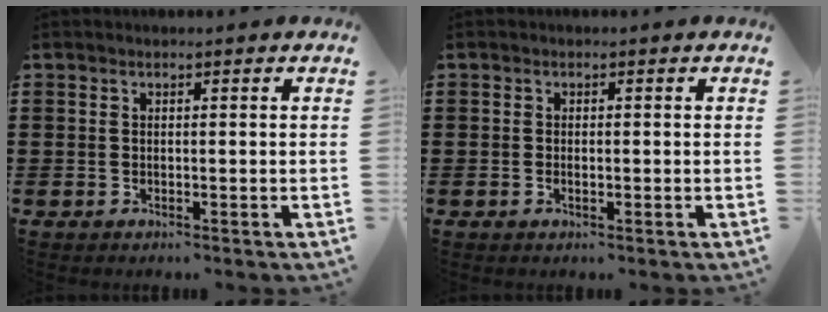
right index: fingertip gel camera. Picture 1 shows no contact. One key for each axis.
{"total": 1.0, "fx": -0.2, "fy": 0.4, "fz": 0.8, "tx": -0.016, "ty": 0.000, "tz": -0.004}